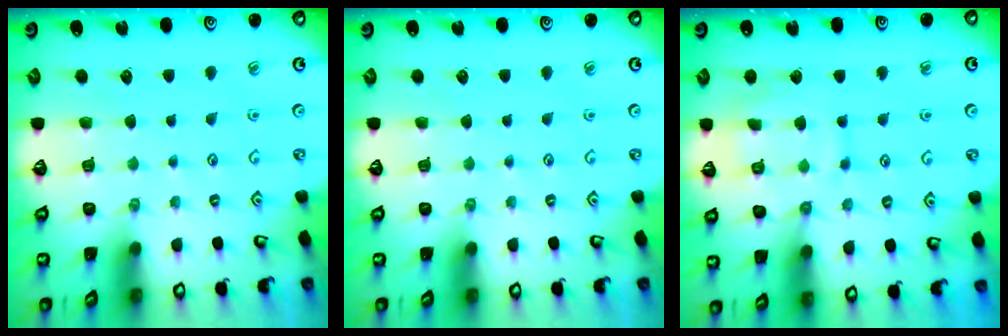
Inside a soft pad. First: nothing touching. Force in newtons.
{"total": 0.0}
{"total": 11.7, "press": 11.7, "slide": 0.8}